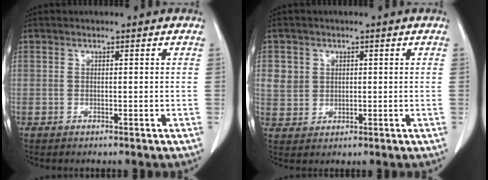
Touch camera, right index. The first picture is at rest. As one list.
[{"total": 4.2, "force": [1.4, 3.9, 0.8], "torque": [-0.008, 0.005, 0.035]}]